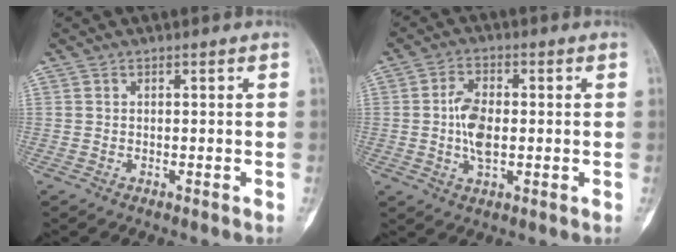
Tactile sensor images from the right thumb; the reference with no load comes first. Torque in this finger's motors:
{"motor_torque": [1.10, 1.06, 0.41, -0.50, 0.06]}